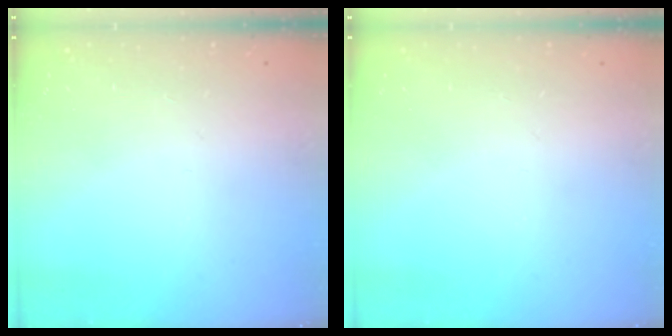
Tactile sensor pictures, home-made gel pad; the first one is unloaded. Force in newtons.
{"total": 0.0}